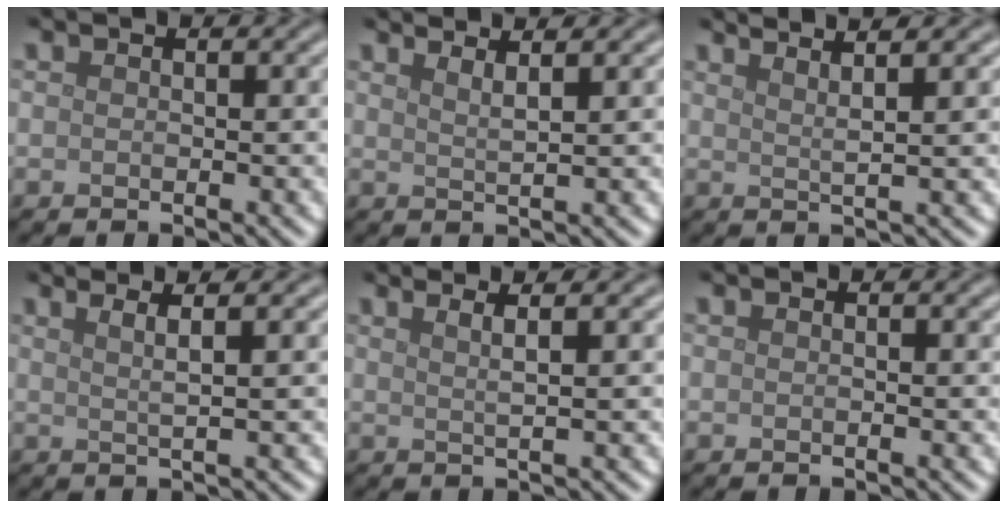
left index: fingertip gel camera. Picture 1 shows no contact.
{"total": 2.9, "force": [2.2, 0.8, 1.6], "torque": [-0.004, 0.011, 0.009]}
{"total": 4.8, "force": [3.5, 1.0, 3.1], "torque": [-0.033, 0.020, 0.023]}
{"total": 3.9, "force": [2.3, 1.2, 3.0], "torque": [-0.028, 0.018, 0.002]}
{"total": 3.5, "force": [2.1, 1.2, 2.6], "torque": [-0.019, 0.018, -0.003]}
{"total": 0.8, "force": [0.1, 0.2, 0.8], "torque": [-0.007, 0.003, -0.002]}